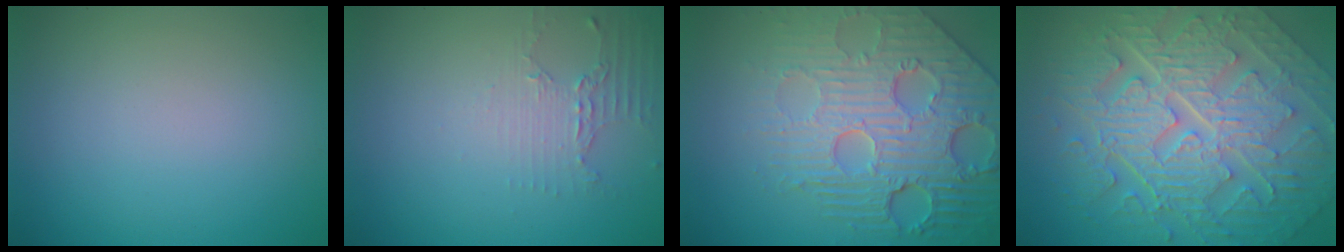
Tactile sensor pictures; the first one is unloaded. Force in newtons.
{"total": 2.2, "press": 1.6, "slide": 1.5}
{"total": 8.2, "press": 5.9, "slide": 5.7}
{"total": 10.9, "press": 7.4, "slide": 8.0}